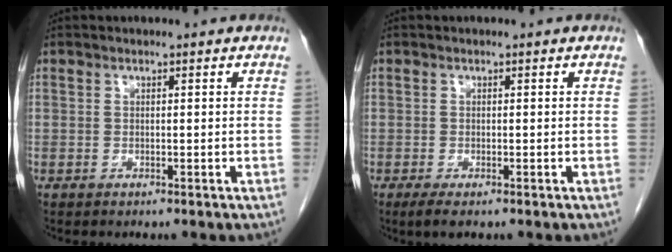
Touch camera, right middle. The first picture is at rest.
{"total": 1.9, "force": [-1.2, 0.4, 1.4], "torque": [-0.033, -0.008, -0.018]}